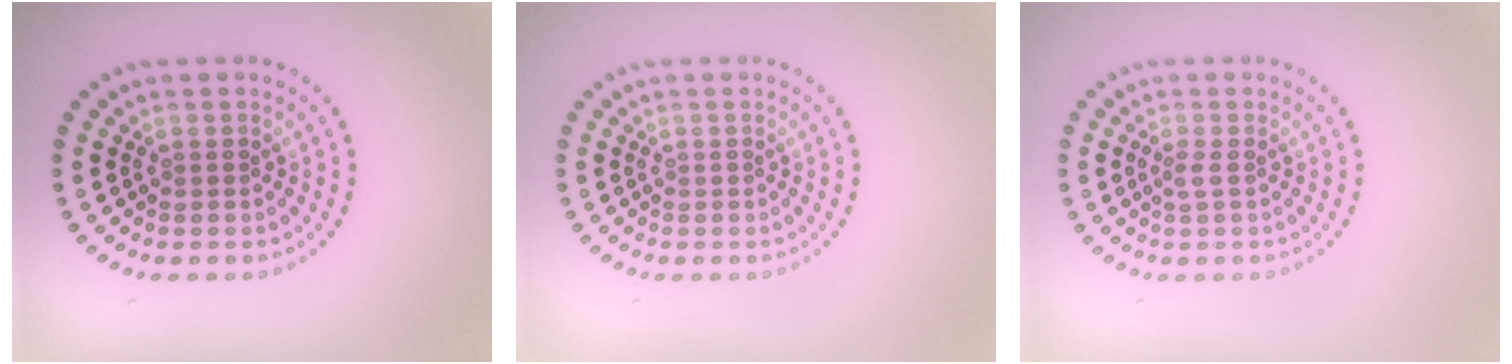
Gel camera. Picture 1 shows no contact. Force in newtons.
{"total": 0.0}
{"total": 1.0, "press": 0.8, "slide": 0.6}